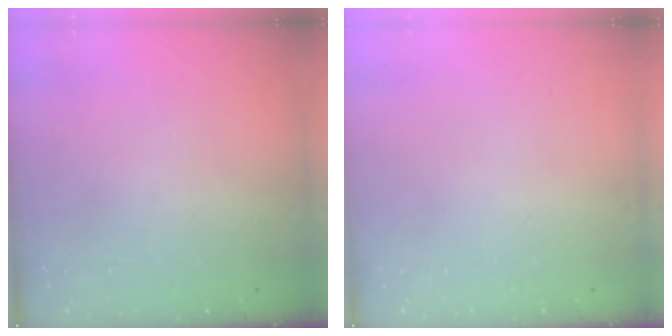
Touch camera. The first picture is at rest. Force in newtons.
{"total": 0.0}